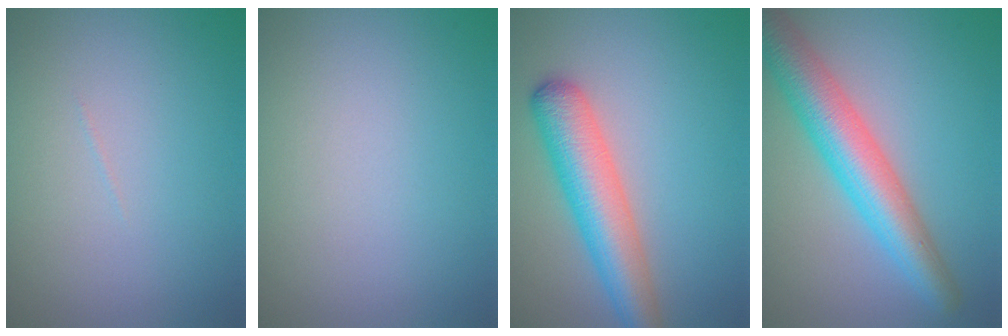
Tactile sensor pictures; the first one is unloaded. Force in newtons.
{"total": 0.0}
{"total": 5.7, "press": 5.7, "slide": 0.2}
{"total": 6.6, "press": 6.6, "slide": 0.1}